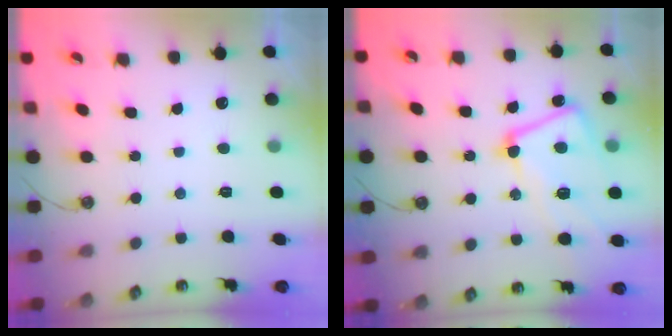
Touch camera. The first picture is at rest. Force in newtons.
{"total": 10.0, "press": 9.9, "slide": 1.5}